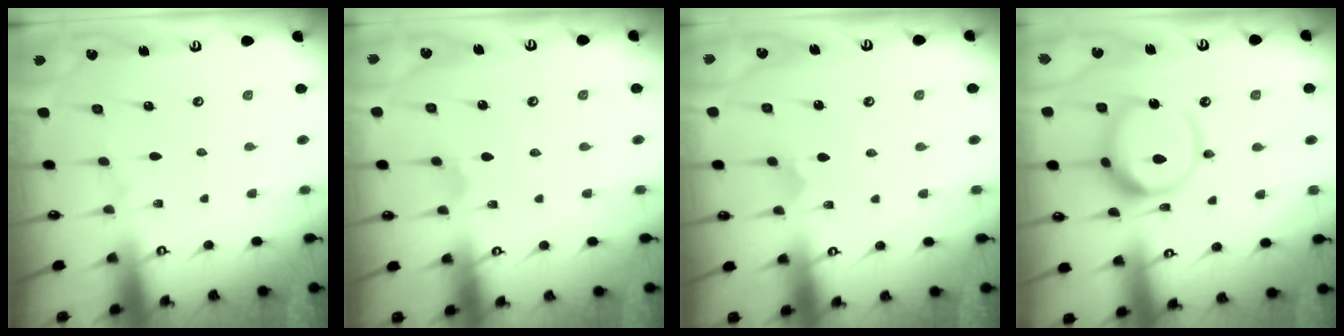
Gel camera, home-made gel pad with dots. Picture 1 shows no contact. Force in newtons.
{"total": 1.6, "press": 1.6, "slide": 0.1}
{"total": 3.3, "press": 3.3, "slide": 0.3}
{"total": 14.7, "press": 14.6, "slide": 1.6}